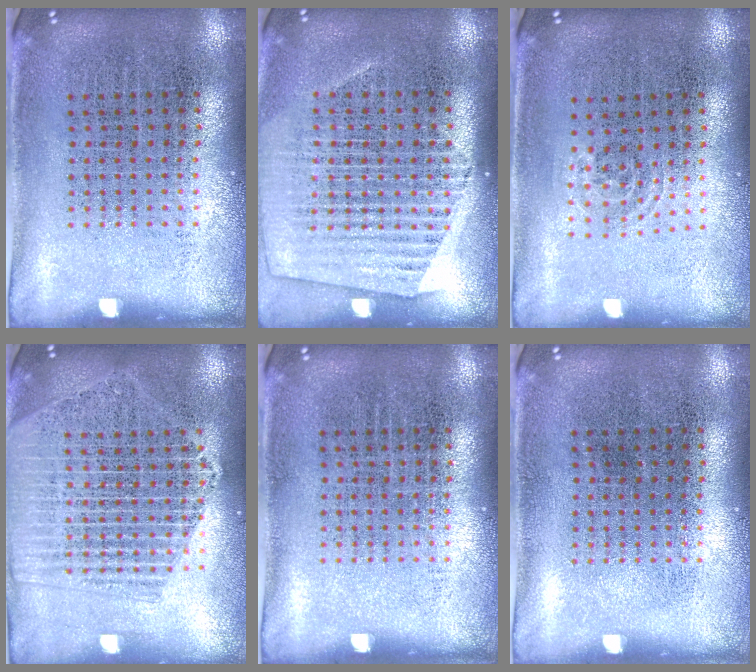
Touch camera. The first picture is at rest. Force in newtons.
{"total": 1.5, "press": 1.3, "slide": 0.6}
{"total": 0.8, "press": 0.5, "slide": 0.6}
{"total": 2.1, "press": 1.9, "slide": 0.8}
{"total": 0.0}
{"total": 0.0}